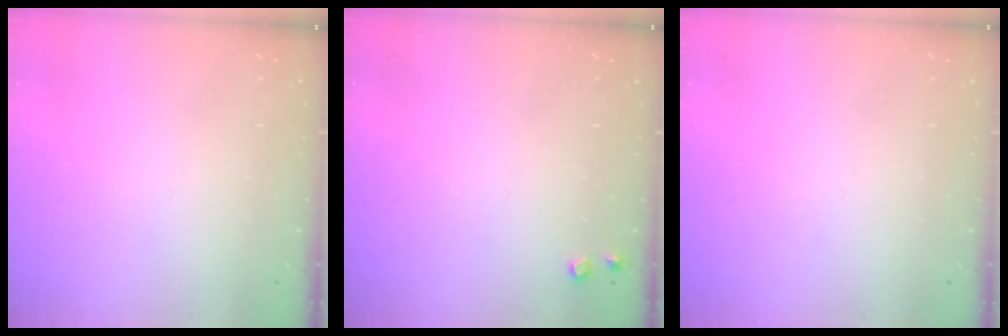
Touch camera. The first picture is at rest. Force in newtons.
{"total": 6.7, "press": 6.7, "slide": 0.7}
{"total": 0.0}